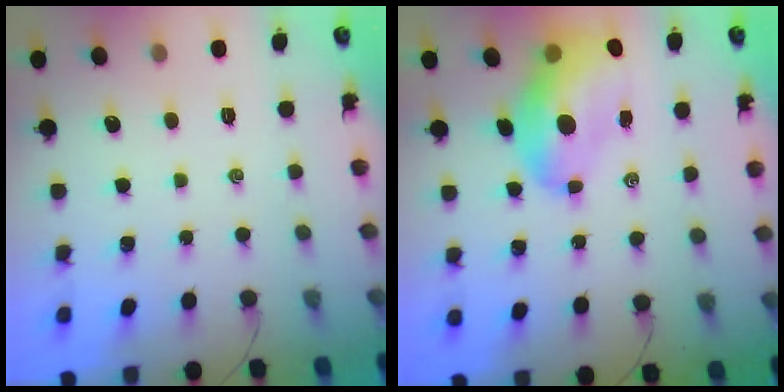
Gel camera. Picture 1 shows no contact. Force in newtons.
{"total": 13.1, "press": 12.6, "slide": 3.7}